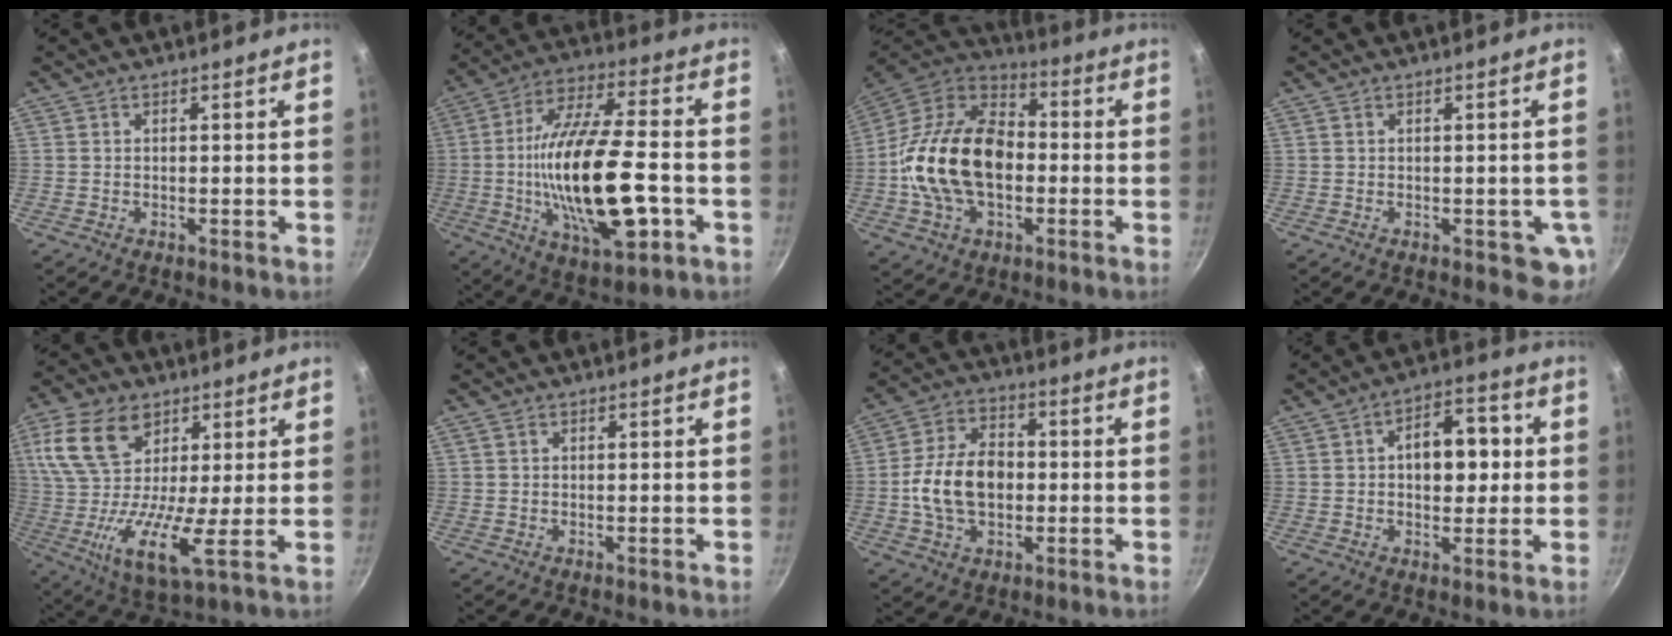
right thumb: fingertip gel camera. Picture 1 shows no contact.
{"total": 24.2, "force": [-4.5, 9.4, 21.9], "torque": [-0.387, 0.018, -0.075]}
{"total": 22.3, "force": [-2.2, 14.7, 16.6], "torque": [-0.276, 0.039, -0.049]}
{"total": 5.0, "force": [-0.7, 2.6, 4.2], "torque": [-0.028, 0.000, -0.006]}
{"total": 18.0, "force": [6.0, 9.6, 14.0], "torque": [-0.266, -0.018, 0.096]}
{"total": 0.7, "force": [0.3, 0.5, 0.3], "torque": [-0.007, 0.002, 0.006]}
{"total": 13.1, "force": [-1.0, 8.9, 9.5], "torque": [-0.150, 0.023, -0.026]}
{"total": 10.3, "force": [1.0, 6.5, 8.0], "torque": [-0.074, 0.018, 0.005]}